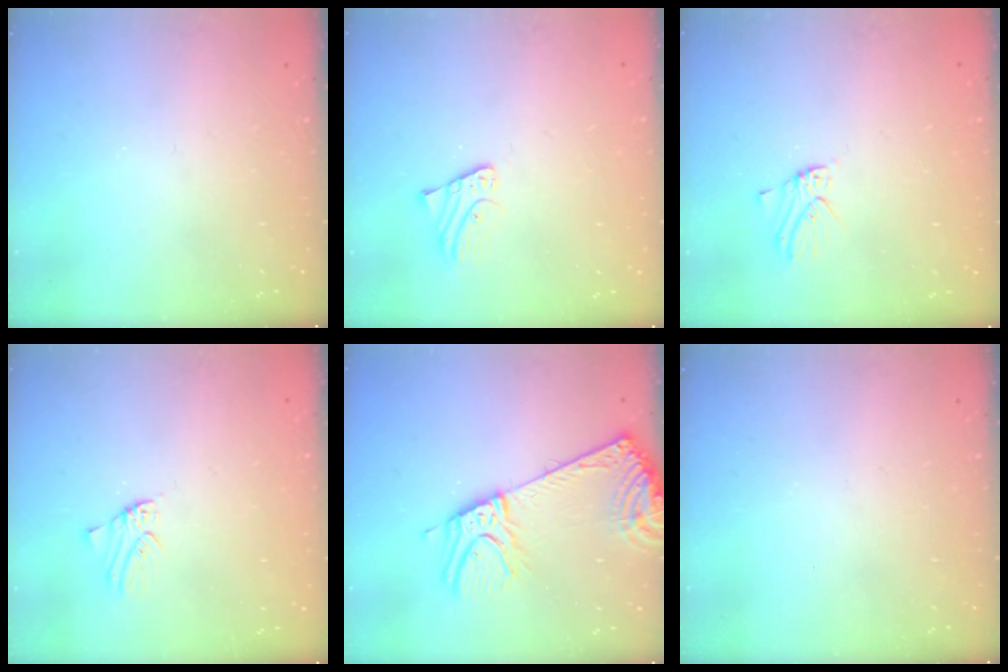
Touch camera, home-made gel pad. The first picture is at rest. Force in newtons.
{"total": 2.0, "press": 2.0, "slide": 0.0}
{"total": 2.2, "press": 2.2, "slide": 0.1}
{"total": 0.5, "press": 0.5, "slide": 0.1}
{"total": 14.6, "press": 14.1, "slide": 3.5}
{"total": 0.0}